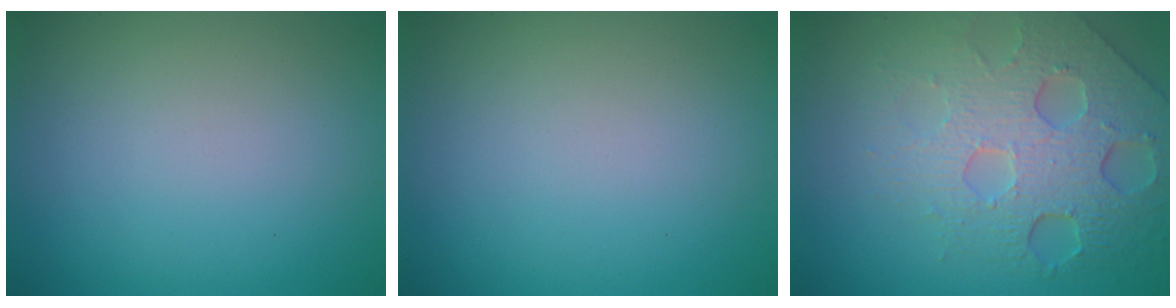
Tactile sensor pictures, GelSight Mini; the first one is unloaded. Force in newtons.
{"total": 0.0}
{"total": 7.7, "press": 5.2, "slide": 5.6}